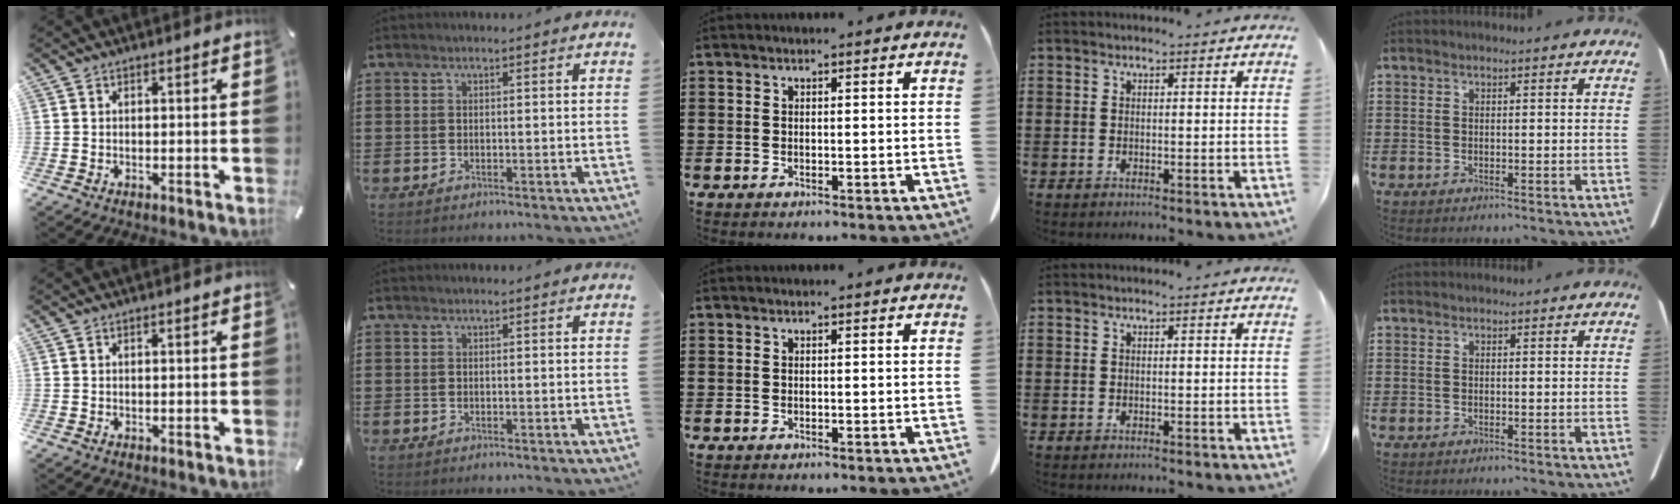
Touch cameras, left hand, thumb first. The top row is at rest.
{}